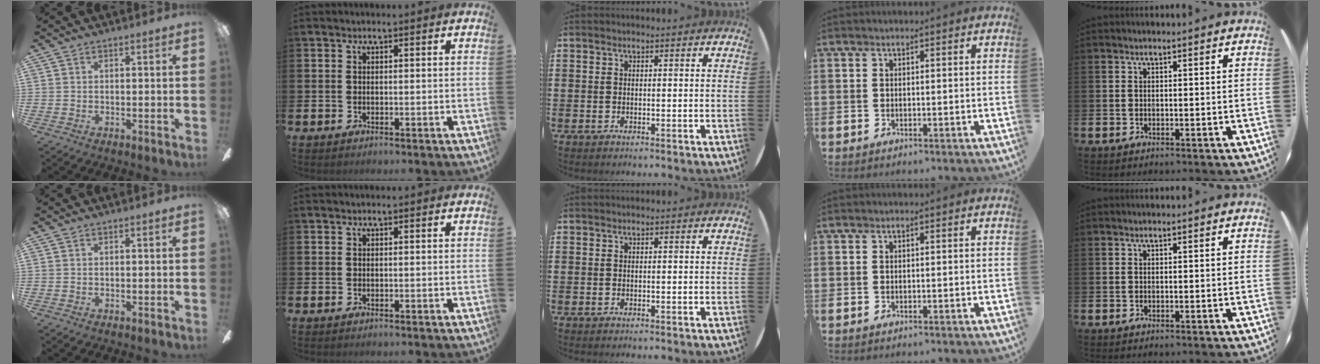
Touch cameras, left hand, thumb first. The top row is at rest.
{}